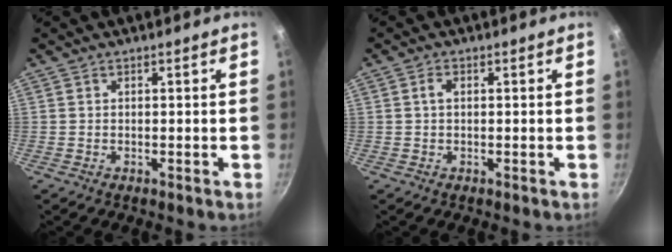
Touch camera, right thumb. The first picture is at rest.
{"total": 1.6, "force": [0.3, 1.0, 1.2], "torque": [-0.022, 0.006, 0.003]}